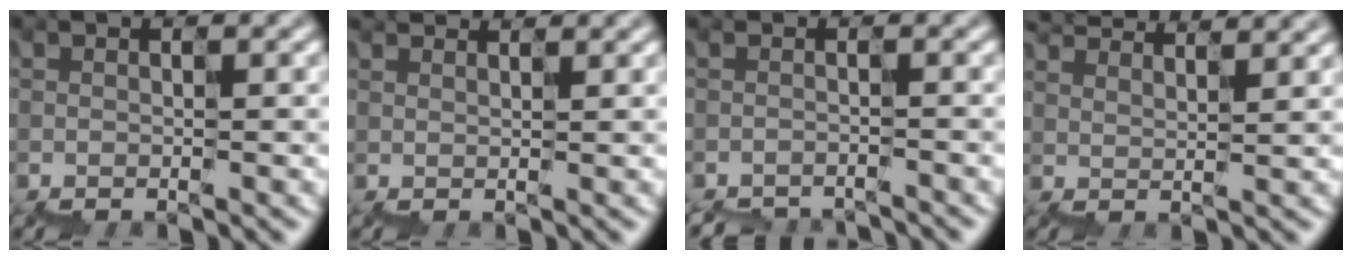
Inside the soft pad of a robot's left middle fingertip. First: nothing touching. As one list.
[{"total": 3.3, "force": [3.0, 1.2, 1.0], "torque": [-0.021, 0.034, 0.025]}, {"total": 3.1, "force": [-2.9, -0.4, -1.0], "torque": [0.004, -0.017, -0.036]}, {"total": 6.7, "force": [6.3, 1.3, 1.8], "torque": [-0.046, 0.036, 0.075]}]